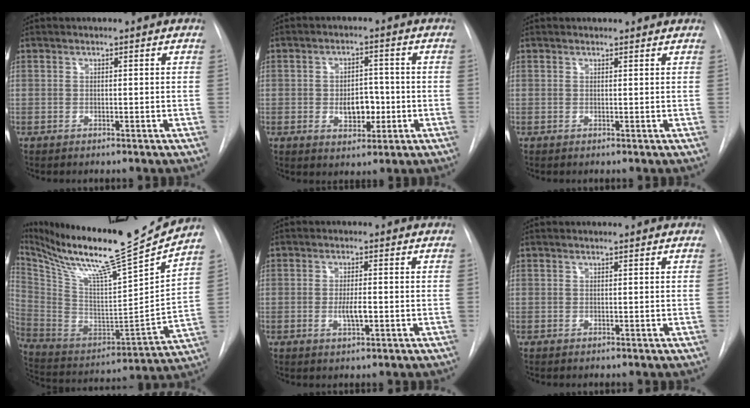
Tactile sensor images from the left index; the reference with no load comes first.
{"total": 5.5, "force": [-1.7, 3.3, 4.0], "torque": [-0.056, 0.001, -0.021]}
{"total": 1.4, "force": [1.3, 0.6, 0.2], "torque": [-0.006, 0.007, 0.008]}
{"total": 26.3, "force": [22.1, -0.1, 14.2], "torque": [-0.269, -0.064, 0.359]}
{"total": 3.1, "force": [-1.3, 0.7, 2.7], "torque": [-0.050, -0.006, -0.020]}
{"total": 0.0}